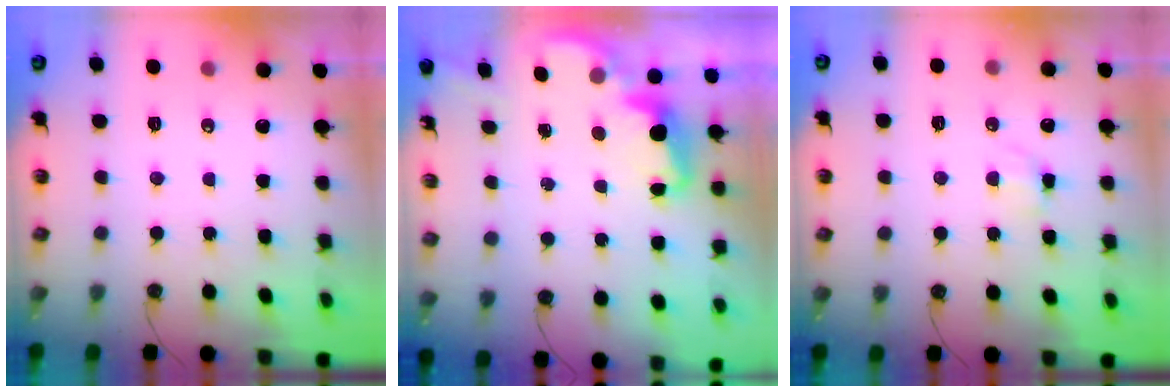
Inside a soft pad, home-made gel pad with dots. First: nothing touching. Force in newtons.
{"total": 2.5, "press": 2.5, "slide": 0.6}
{"total": 4.2, "press": 4.0, "slide": 1.1}